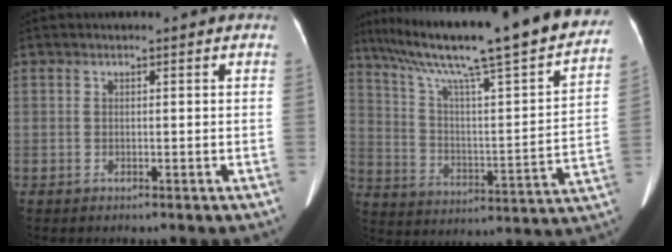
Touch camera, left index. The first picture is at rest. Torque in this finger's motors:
{"motor_torque": [0.21, -1.93, 0.42, 0.12]}